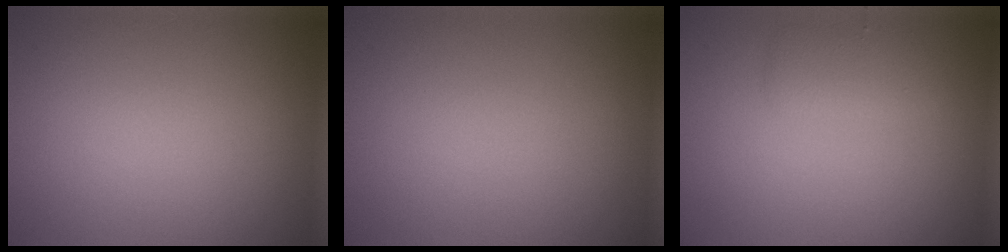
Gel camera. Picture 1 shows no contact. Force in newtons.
{"total": 0.0}
{"total": 1.6, "press": 1.6, "slide": 0.0}